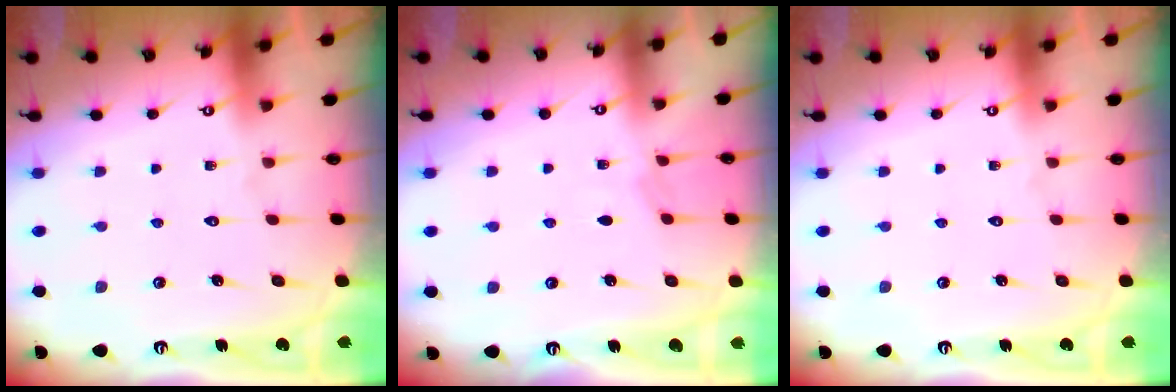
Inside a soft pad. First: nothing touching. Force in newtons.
{"total": 2.3, "press": 2.3, "slide": 0.5}
{"total": 0.0}